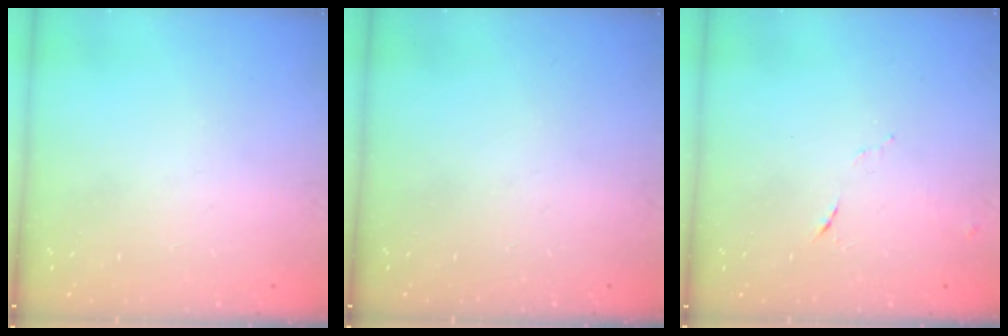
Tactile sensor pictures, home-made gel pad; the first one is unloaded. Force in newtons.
{"total": 0.0}
{"total": 5.2, "press": 5.1, "slide": 0.8}